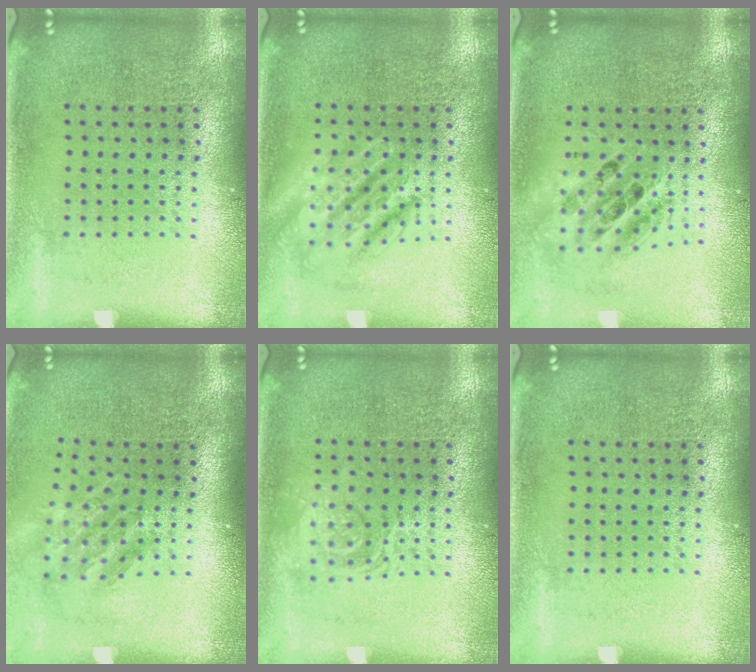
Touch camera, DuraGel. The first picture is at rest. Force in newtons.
{"total": 2.8, "press": 2.8, "slide": 0.3}
{"total": 1.7, "press": 1.4, "slide": 0.9}
{"total": 1.6, "press": 1.2, "slide": 1.1}
{"total": 1.2, "press": 1.2, "slide": 0.2}
{"total": 0.0}